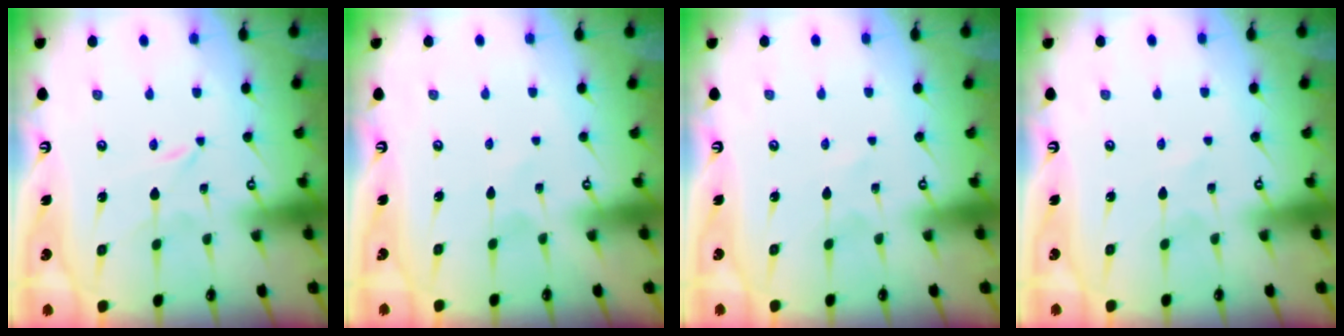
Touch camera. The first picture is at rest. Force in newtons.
{"total": 0.7, "press": 0.7, "slide": 0.1}
{"total": 1.2, "press": 1.2, "slide": 0.2}
{"total": 1.2, "press": 1.2, "slide": 0.2}